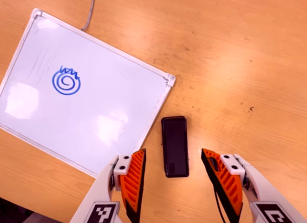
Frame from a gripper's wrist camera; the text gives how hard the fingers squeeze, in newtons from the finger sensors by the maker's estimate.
{"total": 0.0}